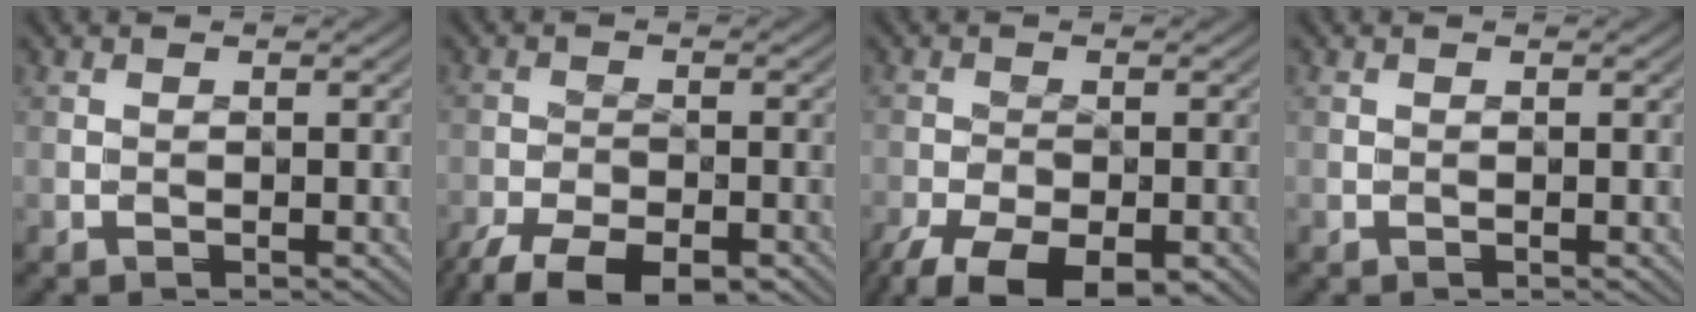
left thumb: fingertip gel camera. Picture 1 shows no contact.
{"total": 9.4, "force": [-7.3, 3.5, 4.8], "torque": [-0.082, -0.028, -0.114]}
{"total": 11.0, "force": [-7.6, 4.8, 6.5], "torque": [-0.111, -0.042, -0.113]}
{"total": 0.0}